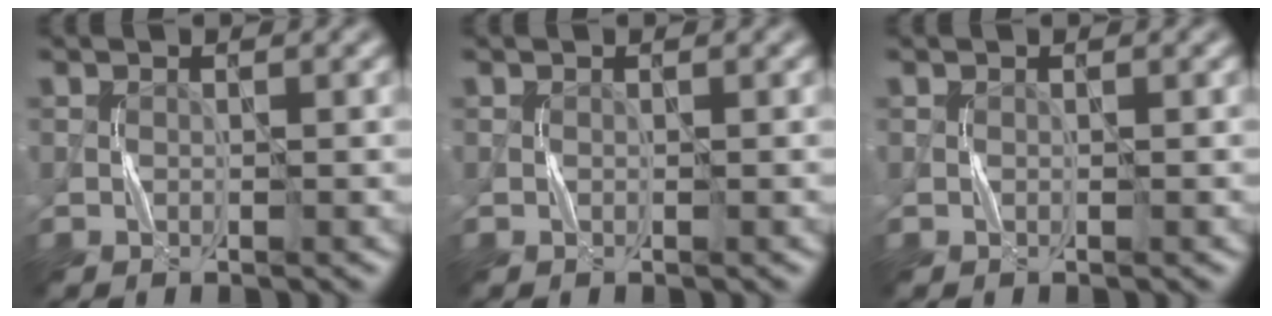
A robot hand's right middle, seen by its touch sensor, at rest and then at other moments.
{"total": 0.0}
{"total": 0.0}